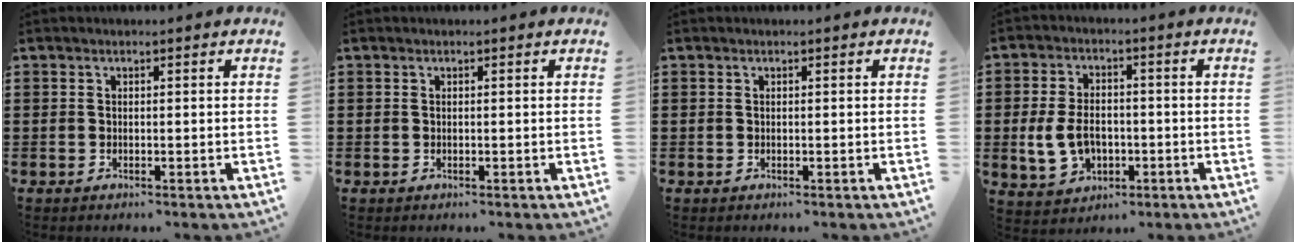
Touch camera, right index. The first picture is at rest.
{"total": 0.0}
{"total": 0.0}
{"total": 6.6, "force": [-1.3, 4.7, 4.4], "torque": [-0.104, 0.004, -0.027]}